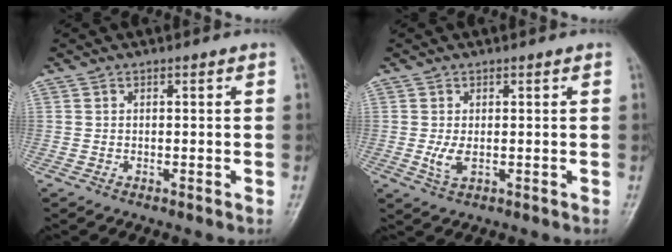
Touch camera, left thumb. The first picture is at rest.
{"total": 3.0, "force": [-0.1, 1.5, 2.6], "torque": [-0.048, -0.004, 0.007]}